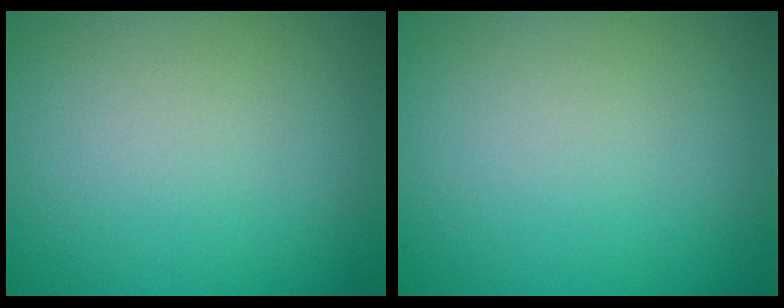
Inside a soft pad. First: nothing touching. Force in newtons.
{"total": 0.0}